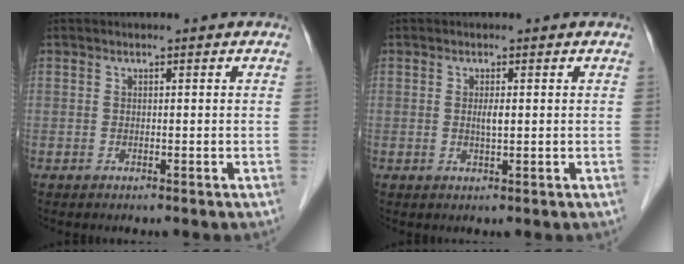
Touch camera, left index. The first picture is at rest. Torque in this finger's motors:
{"motor_torque": [0.16, 0.26, 0.06, 0.02]}